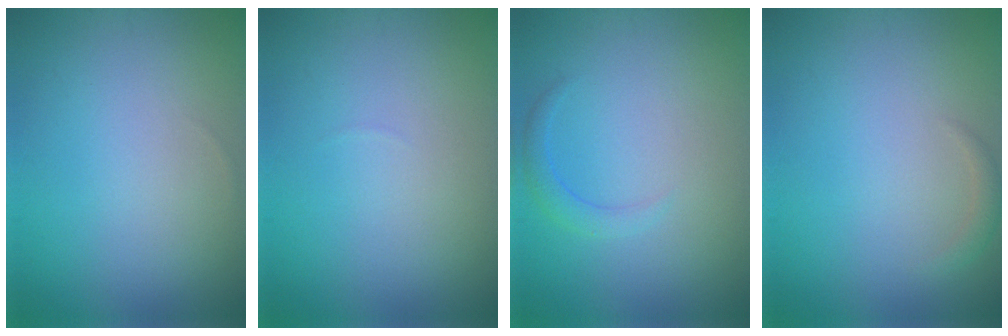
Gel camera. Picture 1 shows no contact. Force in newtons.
{"total": 0.0}
{"total": 1.3, "press": 1.3, "slide": 0.1}
{"total": 0.9, "press": 0.9, "slide": 0.1}